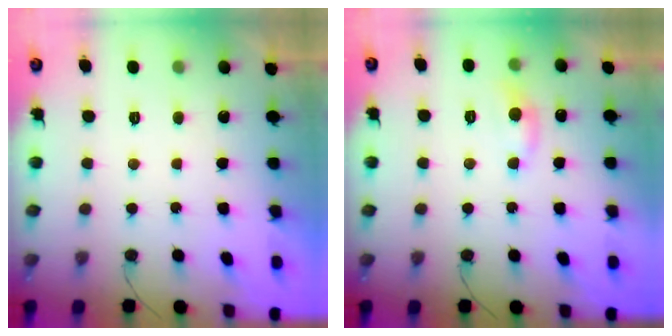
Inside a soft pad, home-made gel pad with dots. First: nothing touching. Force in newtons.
{"total": 5.1, "press": 5.1, "slide": 0.7}